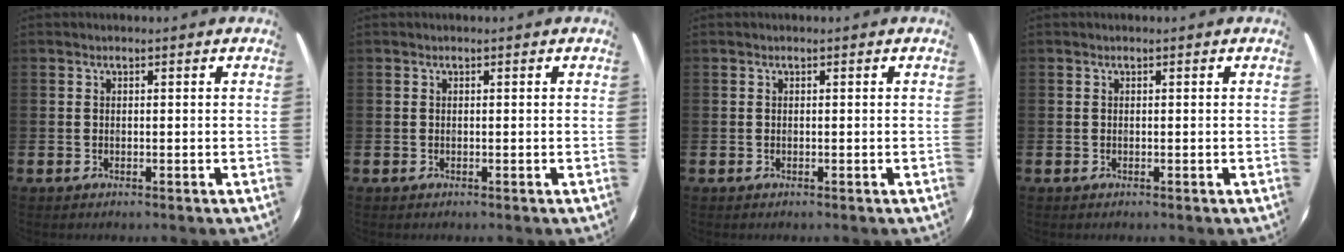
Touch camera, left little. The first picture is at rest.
{"total": 0.0}
{"total": 0.0}
{"total": 0.0}